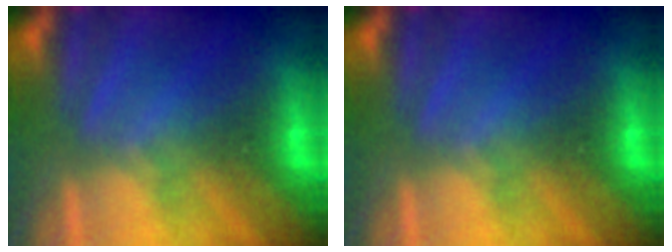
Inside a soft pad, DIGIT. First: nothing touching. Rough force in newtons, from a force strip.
{"total": 0.0}